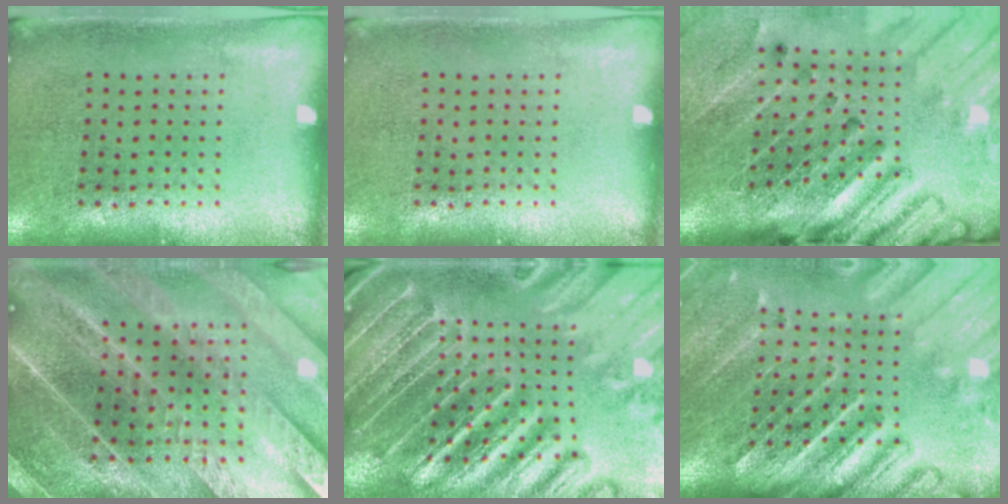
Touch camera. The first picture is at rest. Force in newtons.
{"total": 0.0}
{"total": 4.5, "press": 3.3, "slide": 3.0}
{"total": 4.5, "press": 4.0, "slide": 2.0}
{"total": 4.3, "press": 4.1, "slide": 1.4}
{"total": 4.2, "press": 3.6, "slide": 2.3}